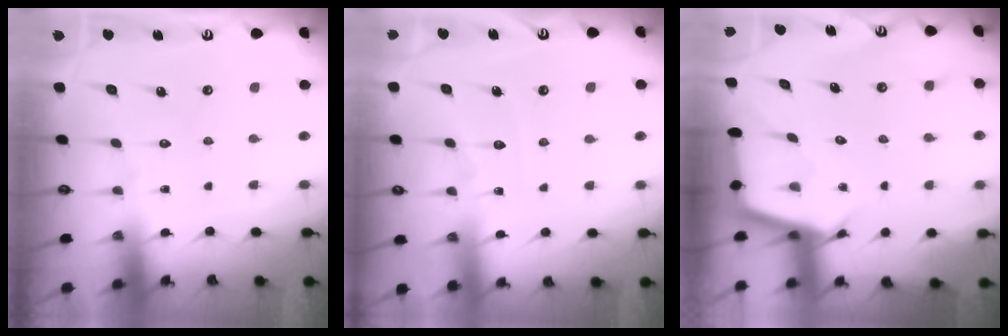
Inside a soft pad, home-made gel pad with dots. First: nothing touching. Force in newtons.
{"total": 4.9, "press": 4.9, "slide": 0.3}
{"total": 2.8, "press": 2.8, "slide": 0.3}